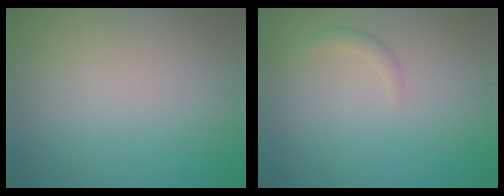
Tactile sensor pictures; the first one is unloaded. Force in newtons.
{"total": 1.0, "press": 1.0, "slide": 0.1}